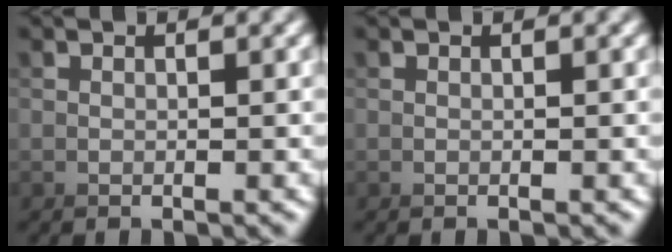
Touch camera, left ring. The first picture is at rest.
{"total": 0.0}